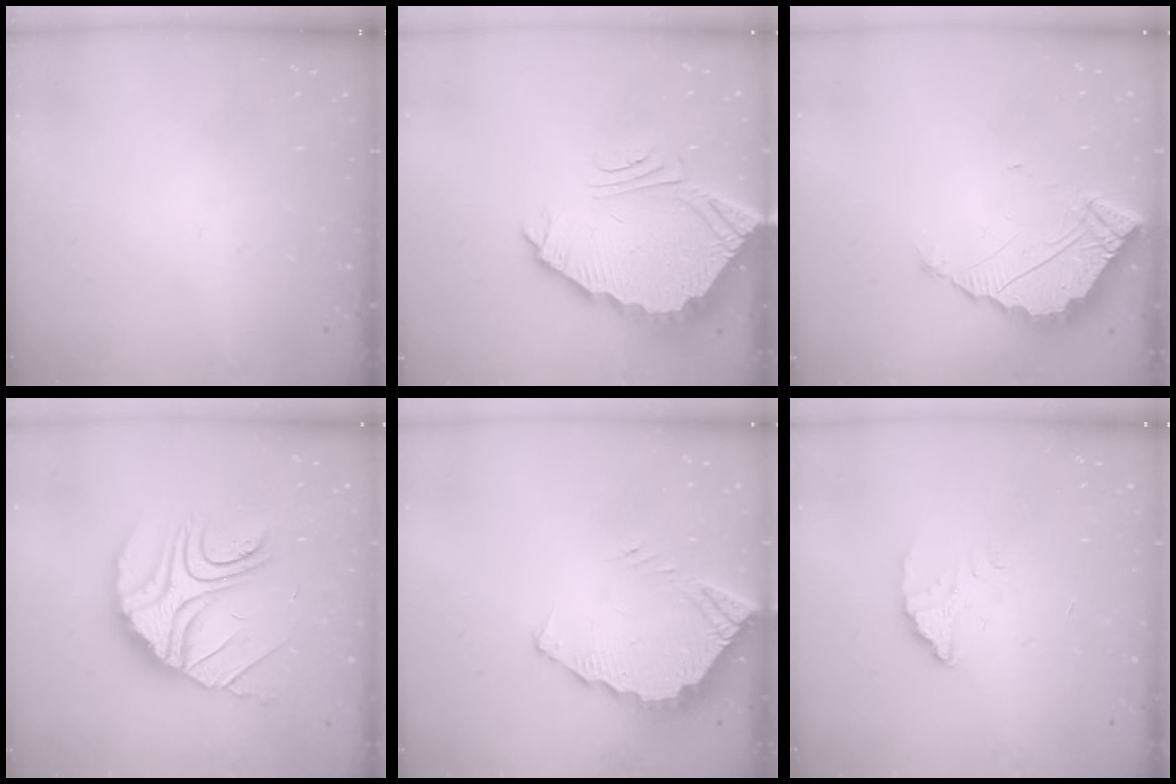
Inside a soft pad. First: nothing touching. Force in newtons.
{"total": 5.8, "press": 5.8, "slide": 0.5}
{"total": 5.3, "press": 5.2, "slide": 0.3}
{"total": 16.3, "press": 16.2, "slide": 1.3}
{"total": 3.8, "press": 3.8, "slide": 0.2}
{"total": 2.6, "press": 2.6, "slide": 0.2}